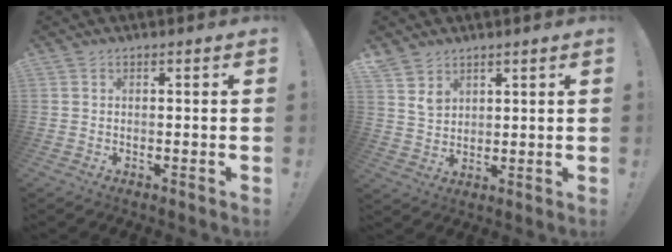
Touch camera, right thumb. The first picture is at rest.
{"total": 6.1, "force": [4.2, 4.3, 1.2], "torque": [-0.020, -0.027, 0.083]}